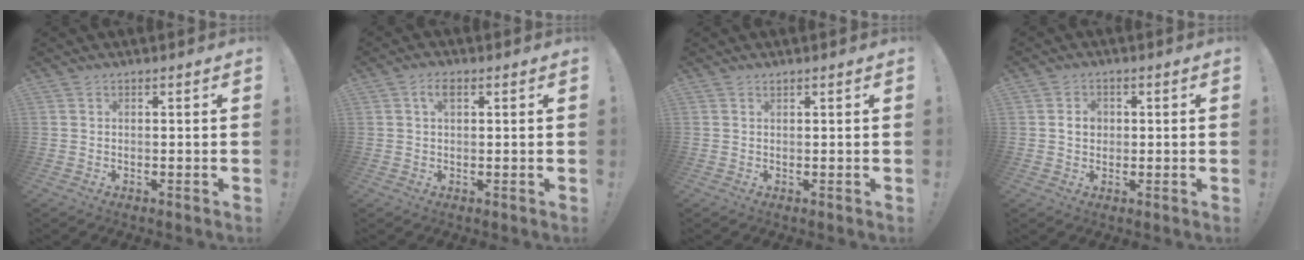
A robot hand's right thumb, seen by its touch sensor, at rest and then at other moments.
{"total": 3.3, "force": [1.4, 1.7, 2.5], "torque": [-0.042, 0.002, 0.020]}
{"total": 0.7, "force": [0.6, 0.1, 0.2], "torque": [0.003, -0.003, 0.011]}
{"total": 3.8, "force": [0.3, 3.2, 2.1], "torque": [-0.024, 0.001, 0.002]}